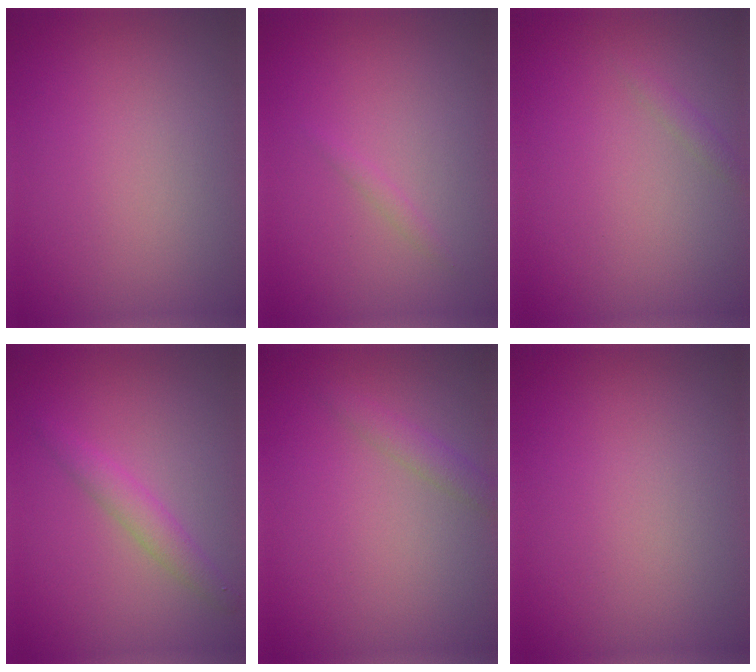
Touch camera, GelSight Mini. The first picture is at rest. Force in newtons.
{"total": 0.6, "press": 0.6, "slide": 0.0}
{"total": 0.7, "press": 0.7, "slide": 0.1}
{"total": 2.0, "press": 2.0, "slide": 0.1}
{"total": 1.3, "press": 1.3, "slide": 0.1}
{"total": 0.0}